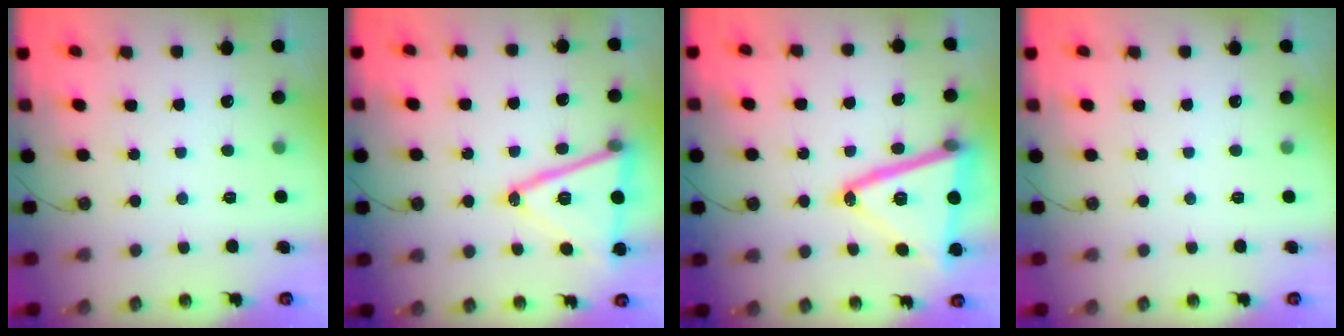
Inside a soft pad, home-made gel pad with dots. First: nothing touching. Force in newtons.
{"total": 18.5, "press": 18.2, "slide": 3.4}
{"total": 23.7, "press": 23.4, "slide": 3.4}
{"total": 0.0}